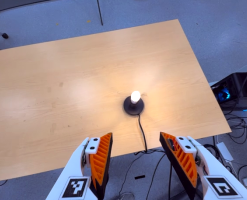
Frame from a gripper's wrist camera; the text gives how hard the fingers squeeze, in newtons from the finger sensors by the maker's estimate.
{"total": 0.0}